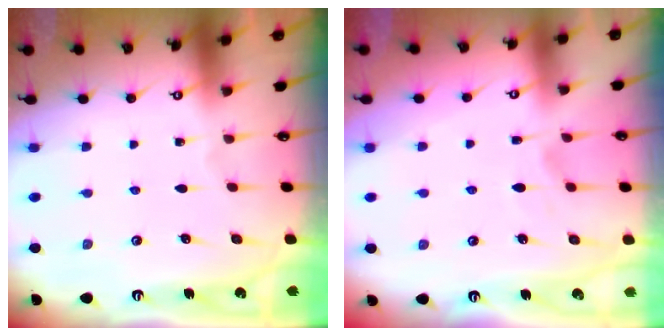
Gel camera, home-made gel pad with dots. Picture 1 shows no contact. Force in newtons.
{"total": 2.4, "press": 2.1, "slide": 1.2}